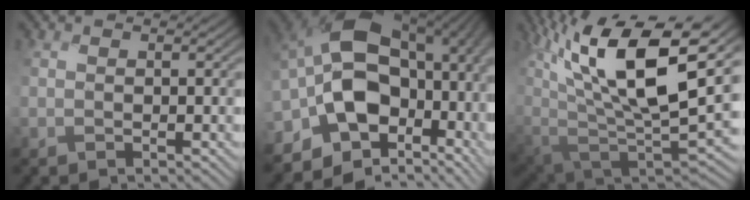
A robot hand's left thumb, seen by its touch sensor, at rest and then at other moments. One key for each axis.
{"total": 17.9, "fx": -1.1, "fy": 11.5, "fz": 13.7, "tx": -0.204, "ty": -0.028, "tz": 0.016}
{"total": 16.5, "fx": 7.2, "fy": 7.9, "fz": 12.6, "tx": -0.271, "ty": -0.002, "tz": 0.139}